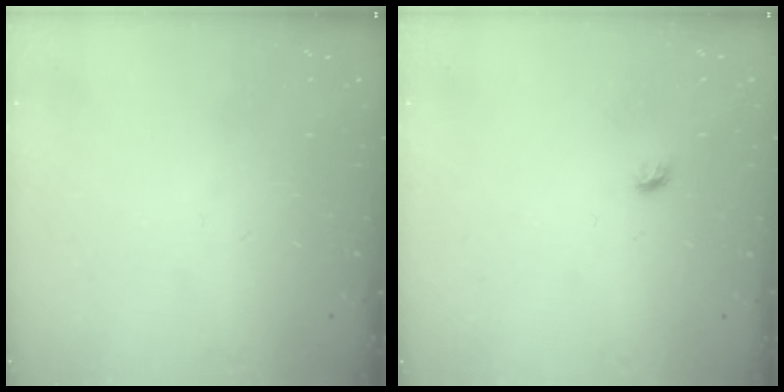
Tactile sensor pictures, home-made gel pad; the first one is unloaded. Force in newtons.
{"total": 3.9, "press": 3.8, "slide": 0.9}